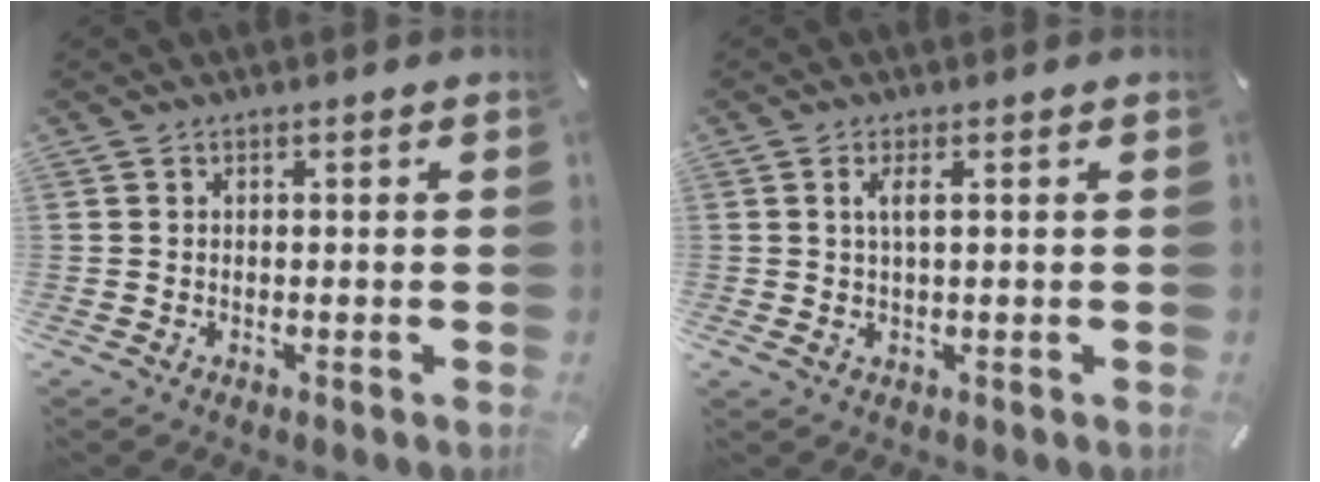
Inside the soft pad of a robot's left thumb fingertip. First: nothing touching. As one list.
[{"total": 3.1, "force": [0.9, 0.6, 2.9], "torque": [-0.061, 0.001, 0.013]}]